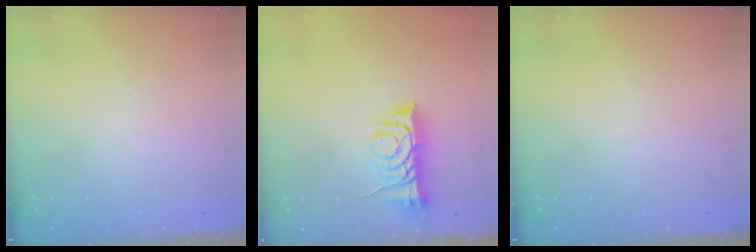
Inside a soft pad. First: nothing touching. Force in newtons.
{"total": 9.4, "press": 9.4, "slide": 0.5}
{"total": 0.0}